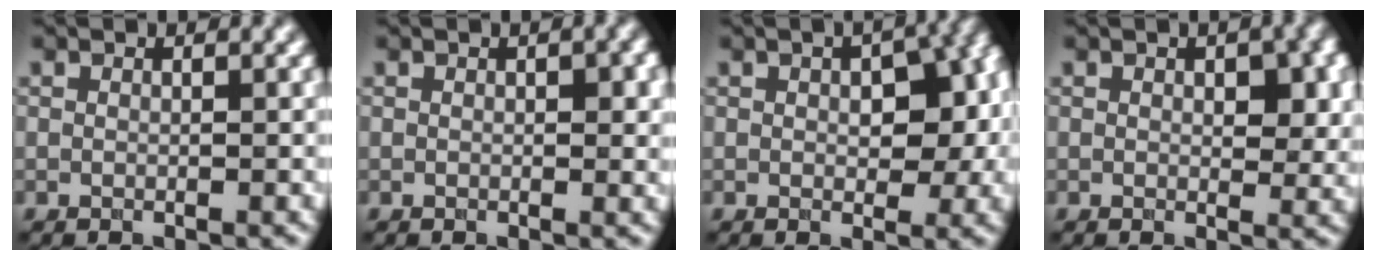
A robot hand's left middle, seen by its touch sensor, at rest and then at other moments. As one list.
[{"total": 1.7, "force": [0.2, 0.5, 1.7], "torque": [-0.021, -0.002, 0.004]}, {"total": 6.9, "force": [0.5, 3.9, 5.7], "torque": [-0.067, 0.001, 0.017]}, {"total": 3.6, "force": [0.6, 1.8, 3.1], "torque": [-0.036, -0.002, 0.013]}]